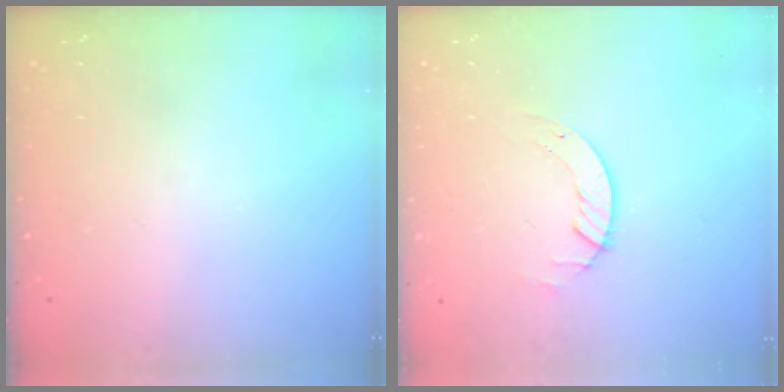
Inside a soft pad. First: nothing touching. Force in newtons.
{"total": 2.0, "press": 2.0, "slide": 0.2}